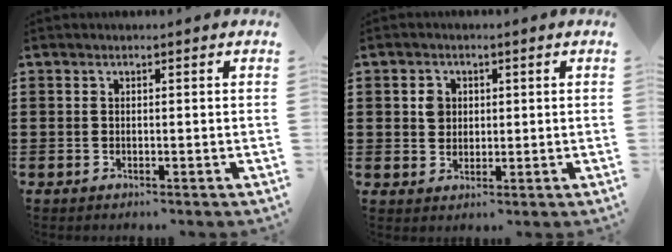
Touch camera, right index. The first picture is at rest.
{"total": 2.8, "force": [0.6, 2.4, 1.3], "torque": [-0.033, 0.010, 0.010]}